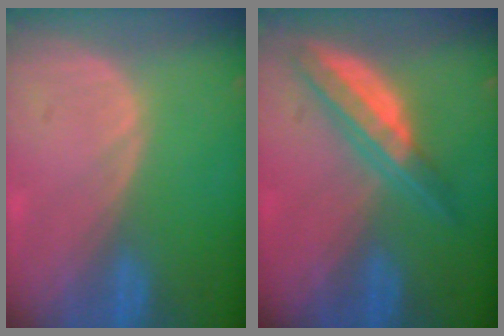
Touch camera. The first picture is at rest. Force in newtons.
{"total": 6.6, "press": 5.6, "slide": 3.4}